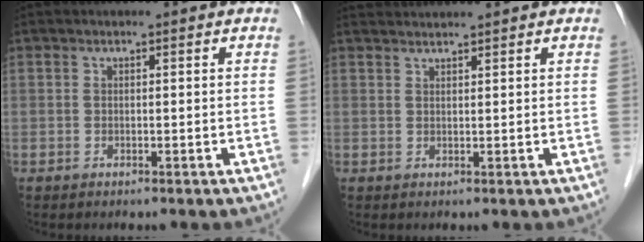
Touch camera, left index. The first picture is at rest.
{"total": 3.2, "force": [3.1, -0.2, 0.5], "torque": [-0.006, 0.028, 0.057]}